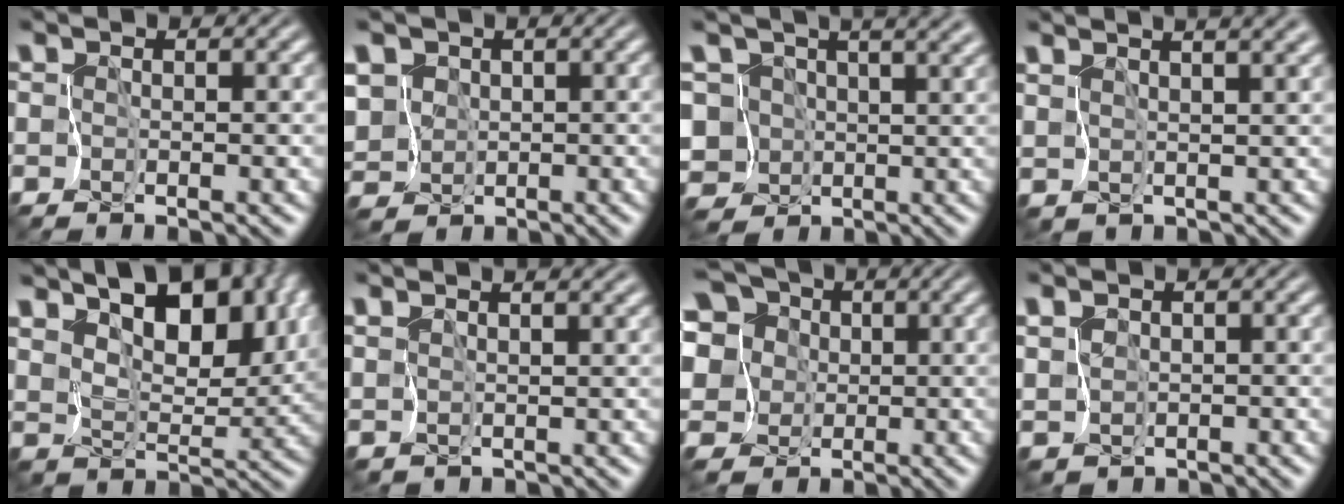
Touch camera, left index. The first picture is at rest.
{"total": 4.8, "force": [-0.5, 4.3, 2.1], "torque": [-0.058, 0.015, -0.028]}
{"total": 7.4, "force": [1.1, 5.5, 4.7], "torque": [-0.094, 0.016, 0.010]}
{"total": 6.2, "force": [4.3, 2.3, 3.8], "torque": [-0.060, 0.034, 0.055]}
{"total": 9.4, "force": [5.2, 4.6, 6.3], "torque": [-0.117, 0.004, 0.085]}
{"total": 2.6, "force": [2.1, 0.7, 1.3], "torque": [-0.036, 0.013, 0.034]}
{"total": 12.4, "force": [2.6, 10.5, 6.1], "torque": [-0.171, 0.043, 0.017]}
{"total": 0.9, "force": [0.3, 0.9, 0.1], "torque": [-0.018, -0.001, 0.015]}